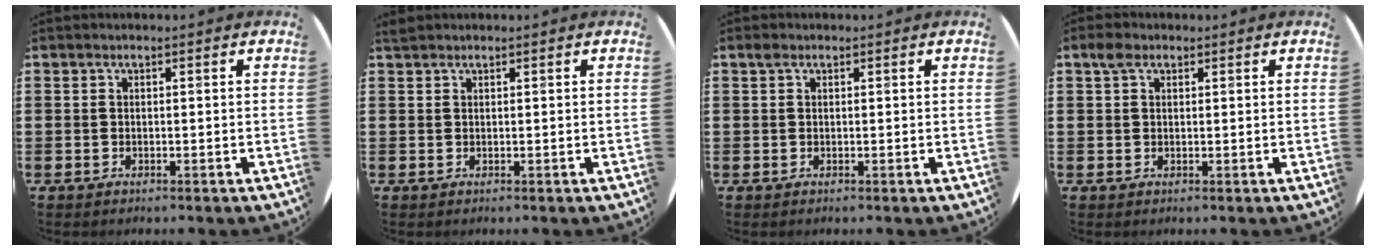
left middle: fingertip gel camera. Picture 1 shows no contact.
{"total": 0.6, "force": [0.6, 0.0, 0.0], "torque": [-0.001, 0.001, 0.013]}
{"total": 0.6, "force": [0.4, 0.4, 0.2], "torque": [0.003, 0.001, 0.005]}
{"total": 1.8, "force": [1.2, 1.1, 0.8], "torque": [-0.010, 0.002, 0.021]}